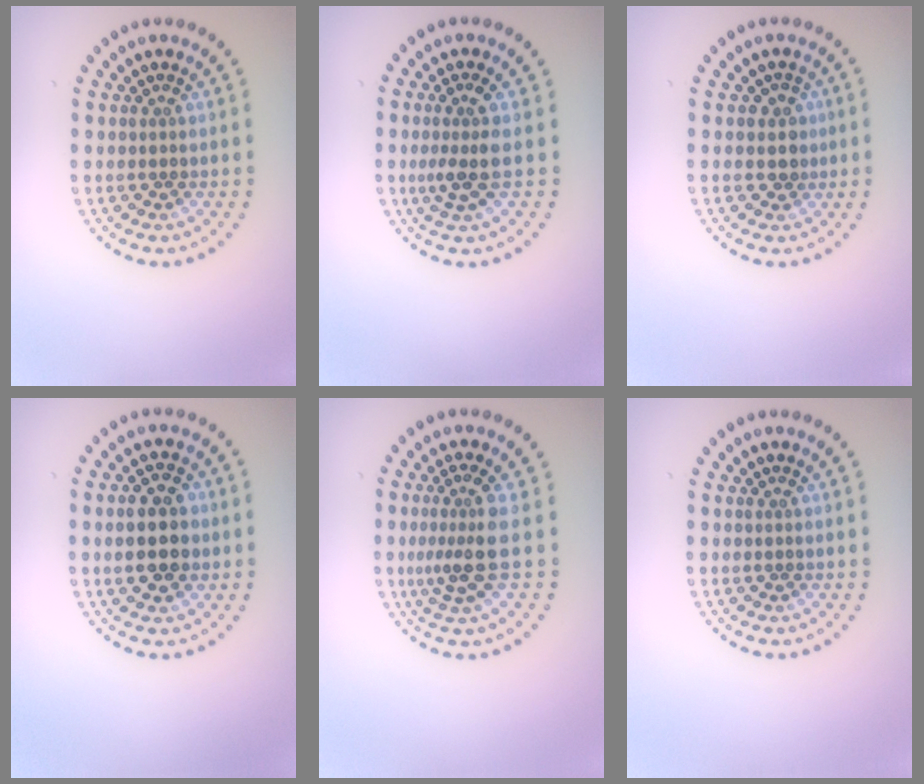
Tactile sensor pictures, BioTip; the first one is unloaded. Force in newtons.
{"total": 2.5, "press": 1.9, "slide": 1.6}
{"total": 1.3, "press": 1.0, "slide": 0.8}
{"total": 4.6, "press": 4.6, "slide": 0.0}
{"total": 3.4, "press": 2.3, "slide": 2.5}
{"total": 0.0}